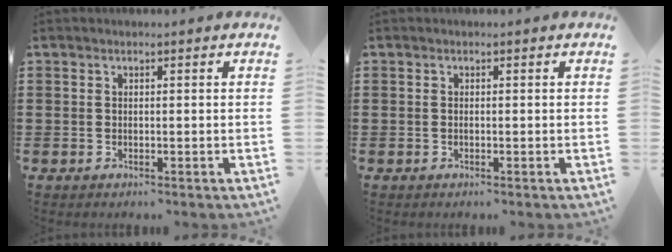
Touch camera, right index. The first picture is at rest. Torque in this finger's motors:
{"motor_torque": [0.65, 1.01, 0.06, 0.01]}